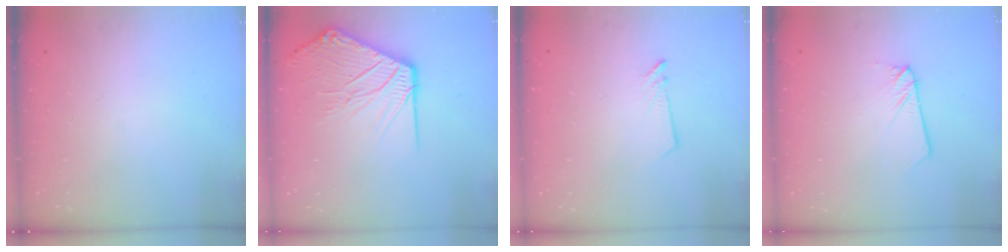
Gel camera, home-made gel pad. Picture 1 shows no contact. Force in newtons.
{"total": 12.8, "press": 12.6, "slide": 1.9}
{"total": 2.6, "press": 2.6, "slide": 0.2}
{"total": 2.4, "press": 2.4, "slide": 0.1}